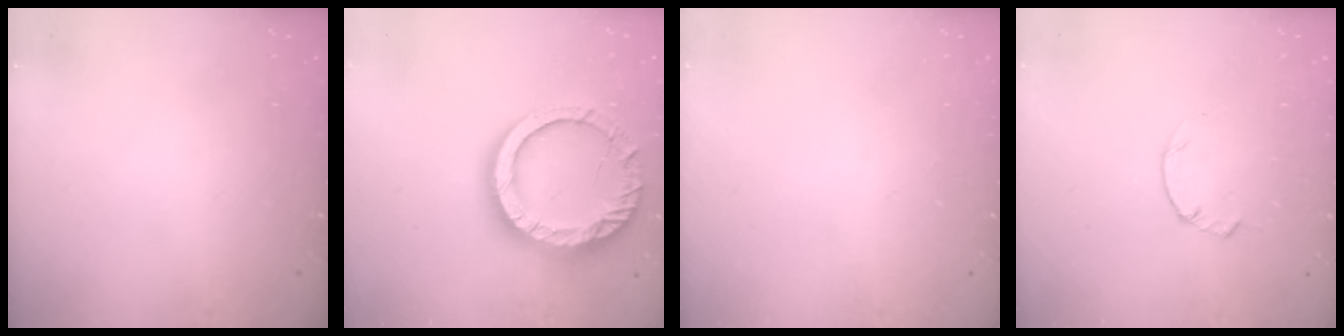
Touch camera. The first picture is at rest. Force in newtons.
{"total": 17.0, "press": 16.9, "slide": 1.3}
{"total": 0.0}
{"total": 0.5, "press": 0.4, "slide": 0.3}